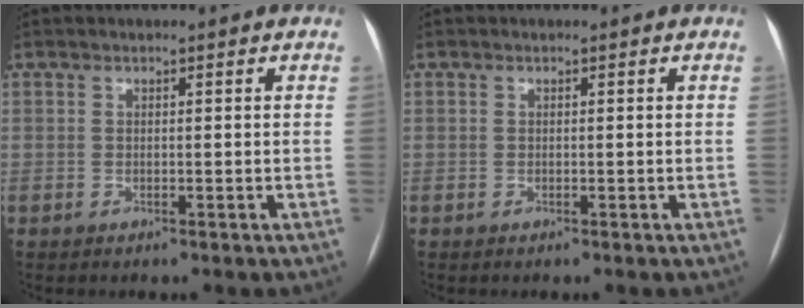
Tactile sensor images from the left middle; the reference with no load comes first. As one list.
[{"total": 0.0}]